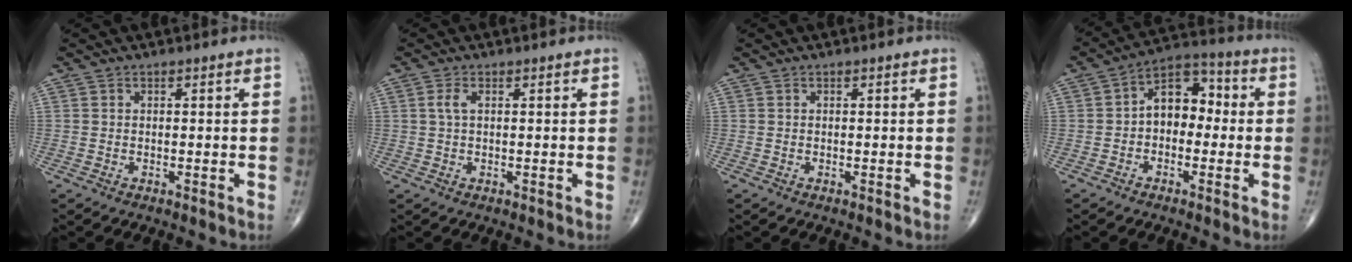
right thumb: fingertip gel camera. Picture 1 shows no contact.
{"total": 2.0, "force": [0.6, 1.0, 1.7], "torque": [-0.042, 0.008, 0.012]}
{"total": 0.0}
{"total": 9.4, "force": [-0.3, 6.4, 6.9], "torque": [-0.075, 0.038, -0.021]}